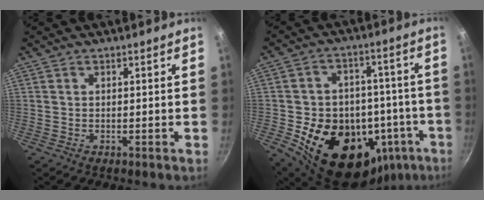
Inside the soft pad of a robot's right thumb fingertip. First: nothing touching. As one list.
[{"total": 26.8, "force": [-9.0, 18.5, 17.2], "torque": [-0.231, 0.027, -0.107]}]